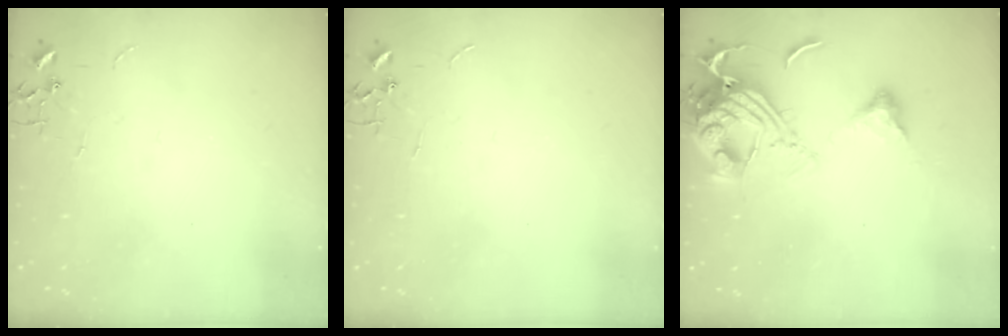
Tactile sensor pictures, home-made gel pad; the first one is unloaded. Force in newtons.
{"total": 0.0}
{"total": 14.8, "press": 14.7, "slide": 1.8}